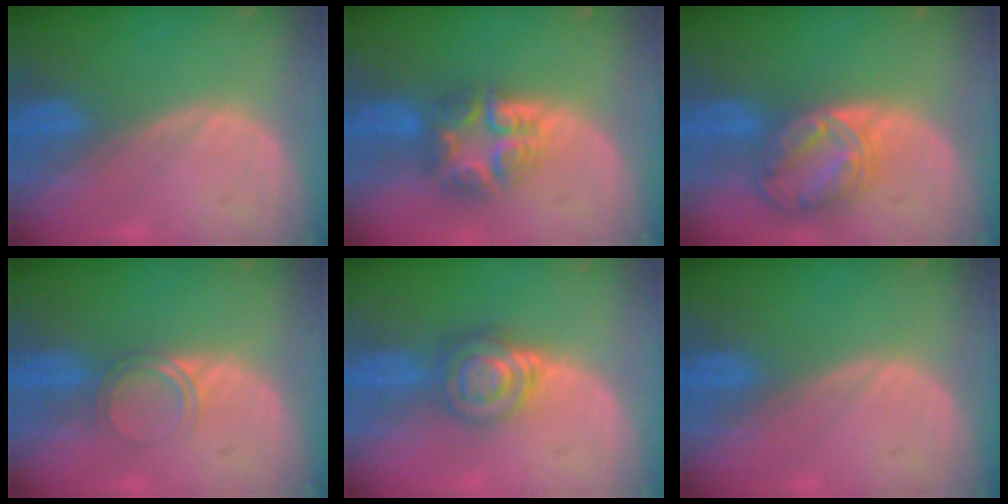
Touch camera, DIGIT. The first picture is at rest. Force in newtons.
{"total": 7.8, "press": 6.7, "slide": 4.1}
{"total": 8.5, "press": 7.2, "slide": 4.5}
{"total": 2.8, "press": 2.8, "slide": 0.2}
{"total": 6.6, "press": 5.6, "slide": 3.4}
{"total": 0.0}